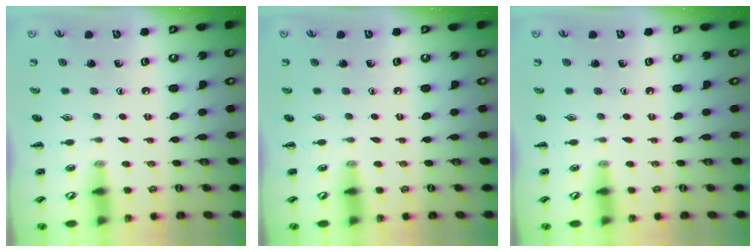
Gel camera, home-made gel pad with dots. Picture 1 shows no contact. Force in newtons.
{"total": 0.0}
{"total": 0.0}